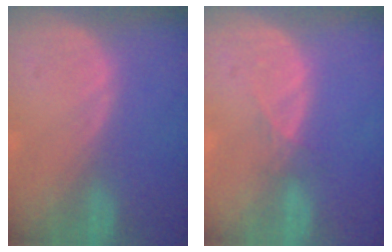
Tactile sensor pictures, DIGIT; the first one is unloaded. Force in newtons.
{"total": 1.1, "press": 1.1, "slide": 0.2}